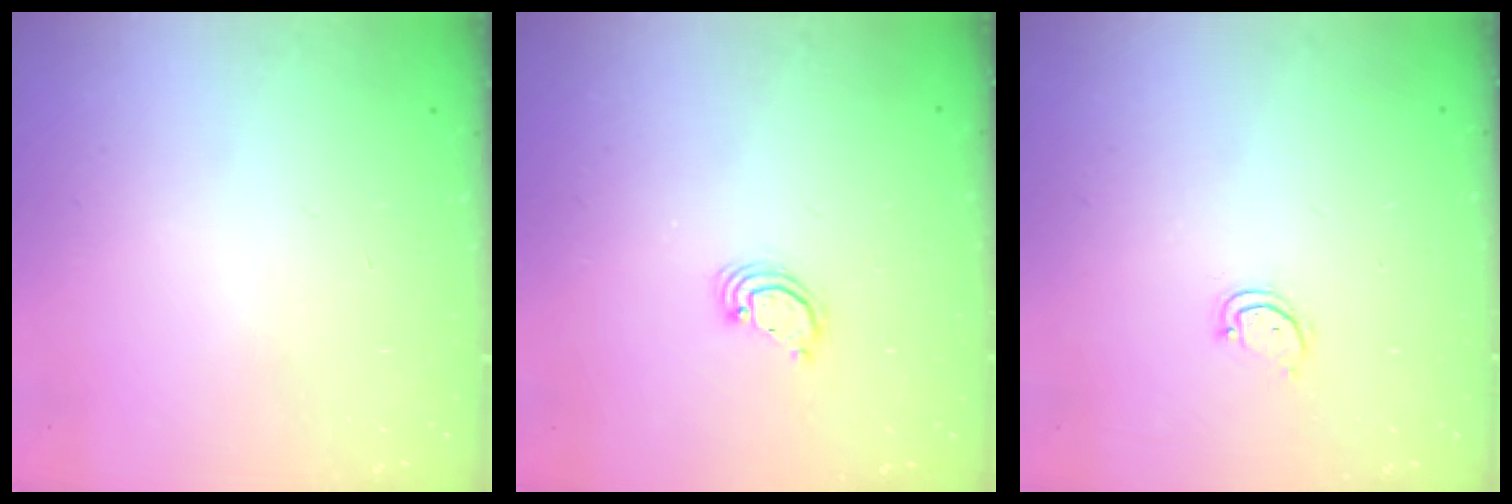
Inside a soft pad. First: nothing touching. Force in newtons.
{"total": 2.6, "press": 2.6, "slide": 0.2}
{"total": 2.7, "press": 2.6, "slide": 0.3}